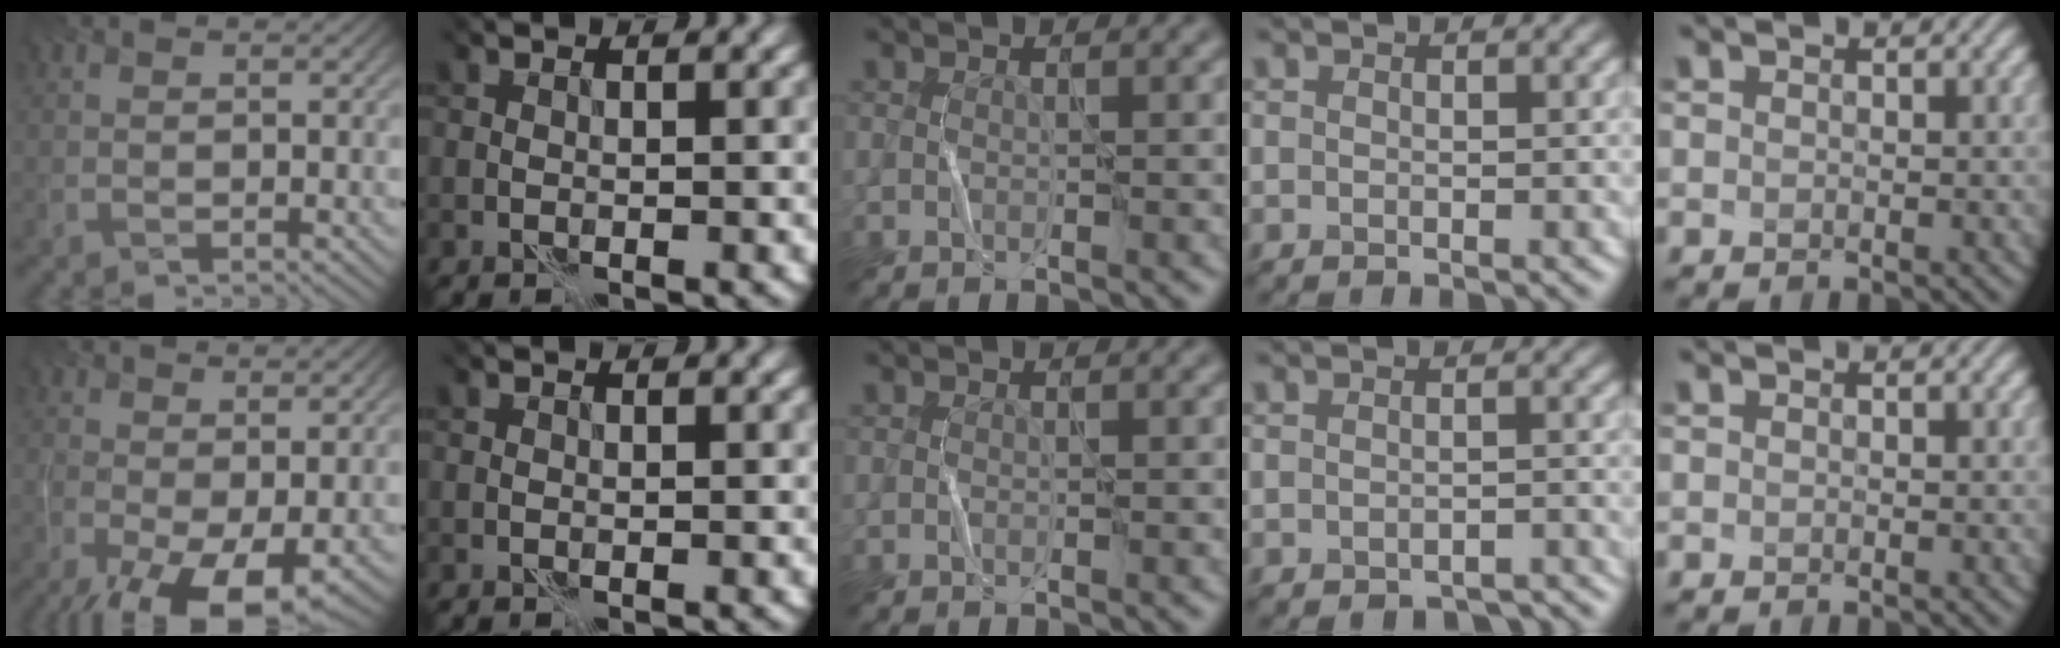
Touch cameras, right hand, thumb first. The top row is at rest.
{"thumb": {"total": 9.6, "force": [-3.0, 3.7, 8.4], "torque": [-0.135, -0.007, -0.041]}, "ring": {"total": 3.3, "force": [-3.2, -0.6, -0.4], "torque": [-0.026, -0.005, -0.014]}}